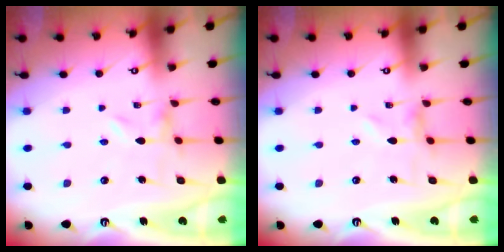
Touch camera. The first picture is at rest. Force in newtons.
{"total": 0.0}